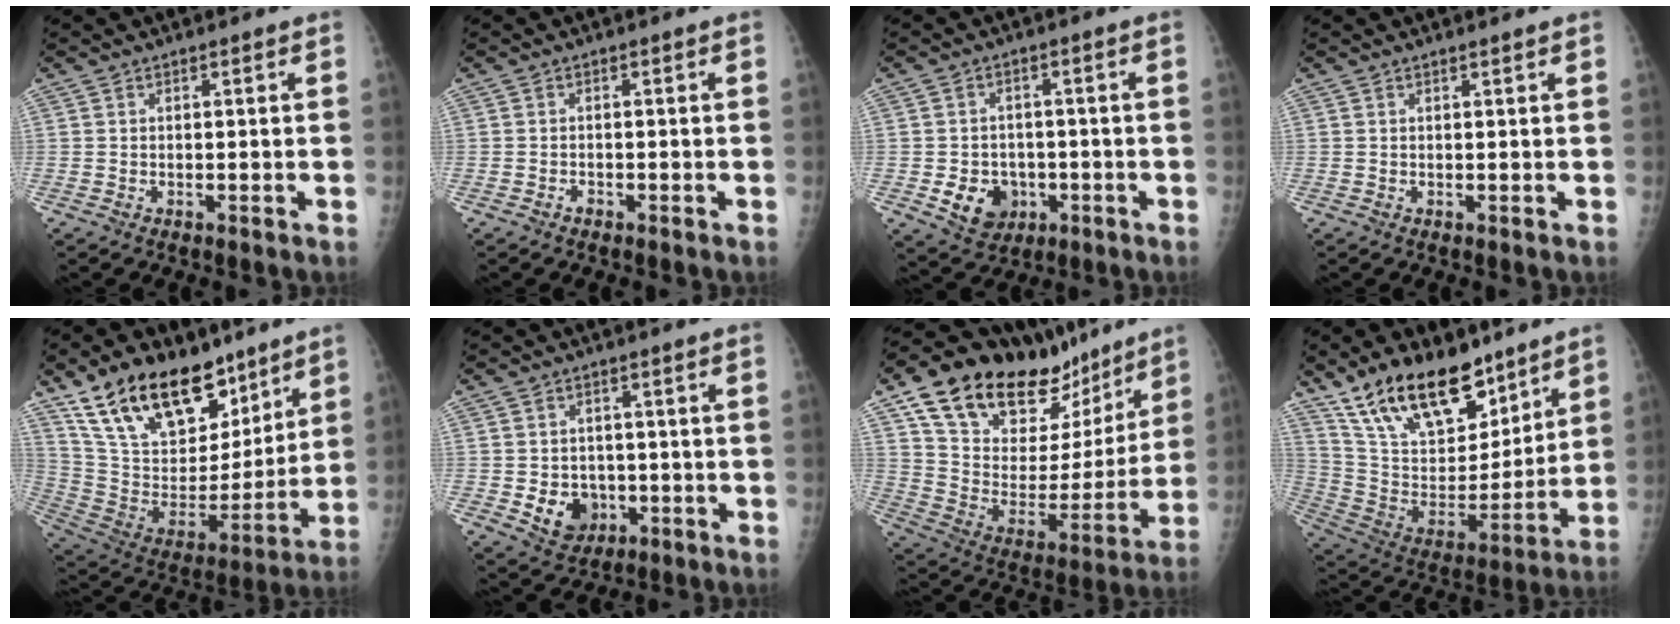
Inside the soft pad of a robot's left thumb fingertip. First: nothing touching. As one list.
[{"total": 0.9, "force": [-0.7, 0.6, 0.3], "torque": [-0.002, 0.003, -0.013]}, {"total": 7.6, "force": [-2.1, 6.3, 3.7], "torque": [-0.032, 0.009, -0.025]}, {"total": 0.5, "force": [0.4, -0.1, 0.3], "torque": [-0.012, -0.002, 0.010]}, {"total": 24.9, "force": [16.5, 12.9, 13.5], "torque": [-0.199, -0.058, 0.295]}, {"total": 7.0, "force": [-1.5, 5.9, 3.5], "torque": [-0.026, 0.004, -0.014]}, {"total": 28.8, "force": [19.2, 14.0, 16.2], "torque": [-0.225, -0.043, 0.317]}, {"total": 22.6, "force": [15.7, 10.6, 12.3], "torque": [-0.179, -0.064, 0.286]}]